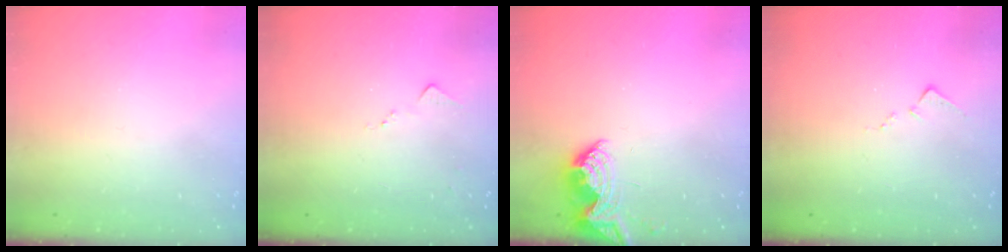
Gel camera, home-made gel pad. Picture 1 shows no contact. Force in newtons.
{"total": 6.5, "press": 6.4, "slide": 0.8}
{"total": 8.1, "press": 8.1, "slide": 0.6}
{"total": 7.9, "press": 7.9, "slide": 0.9}